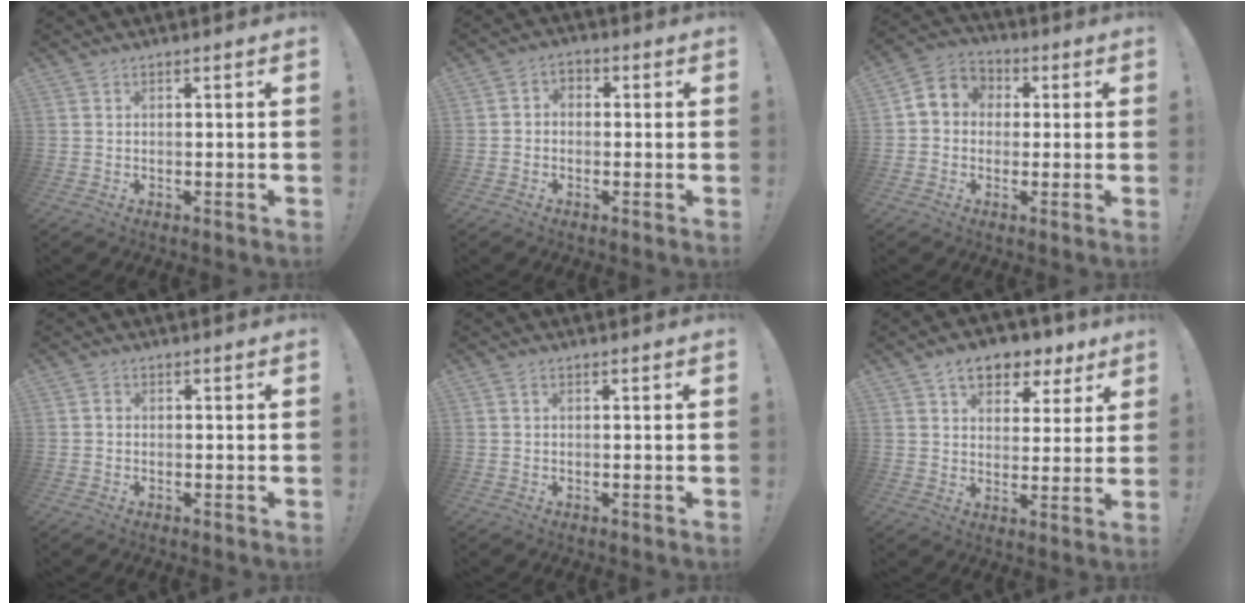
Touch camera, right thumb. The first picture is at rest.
{"total": 3.2, "force": [-1.4, 2.5, 1.5], "torque": [-0.026, 0.011, -0.025]}
{"total": 6.9, "force": [0.1, 6.4, 2.6], "torque": [-0.037, 0.012, 0.009]}
{"total": 1.0, "force": [-0.4, 0.7, 0.5], "torque": [-0.008, 0.004, -0.007]}
{"total": 0.6, "force": [0.1, 0.5, 0.4], "torque": [-0.009, 0.001, 0.002]}
{"total": 9.7, "force": [6.0, 6.1, 4.6], "torque": [-0.062, -0.033, 0.112]}